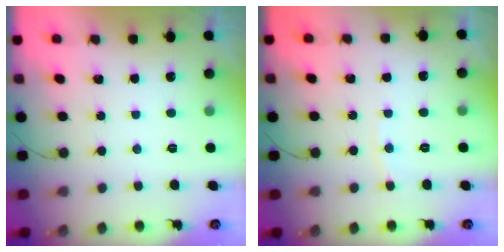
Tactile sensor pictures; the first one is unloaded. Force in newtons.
{"total": 2.2, "press": 2.2, "slide": 0.3}